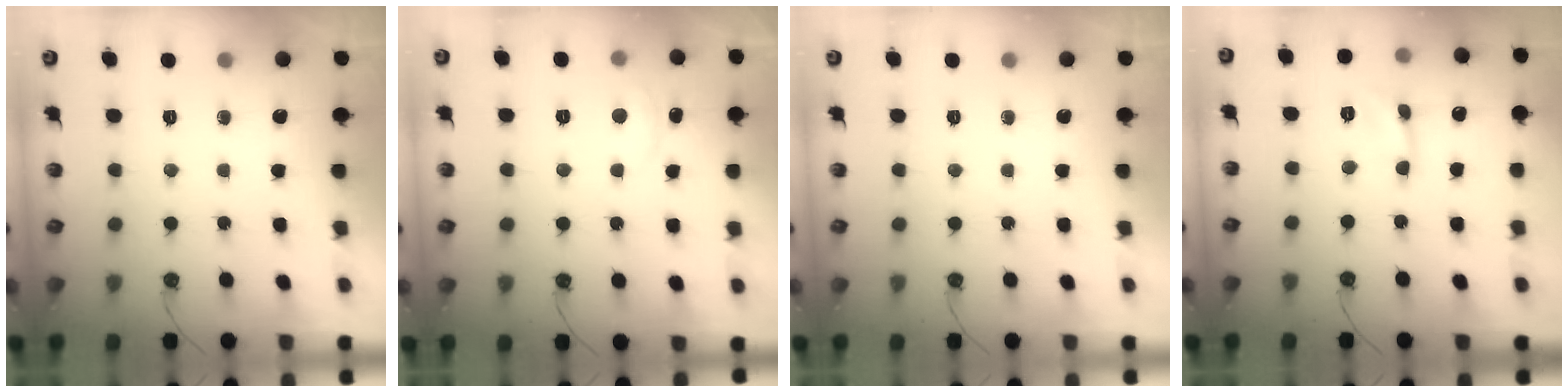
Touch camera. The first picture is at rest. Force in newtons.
{"total": 2.5, "press": 2.5, "slide": 0.4}
{"total": 0.0}
{"total": 2.0, "press": 1.9, "slide": 0.5}